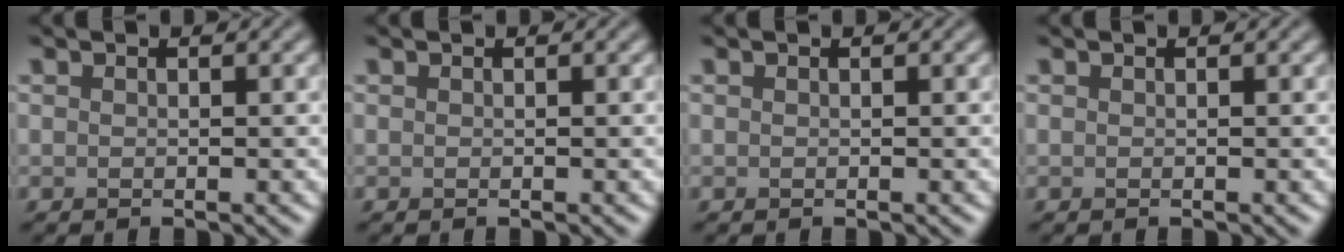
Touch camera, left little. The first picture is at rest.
{"total": 0.0}
{"total": 0.0}
{"total": 0.0}